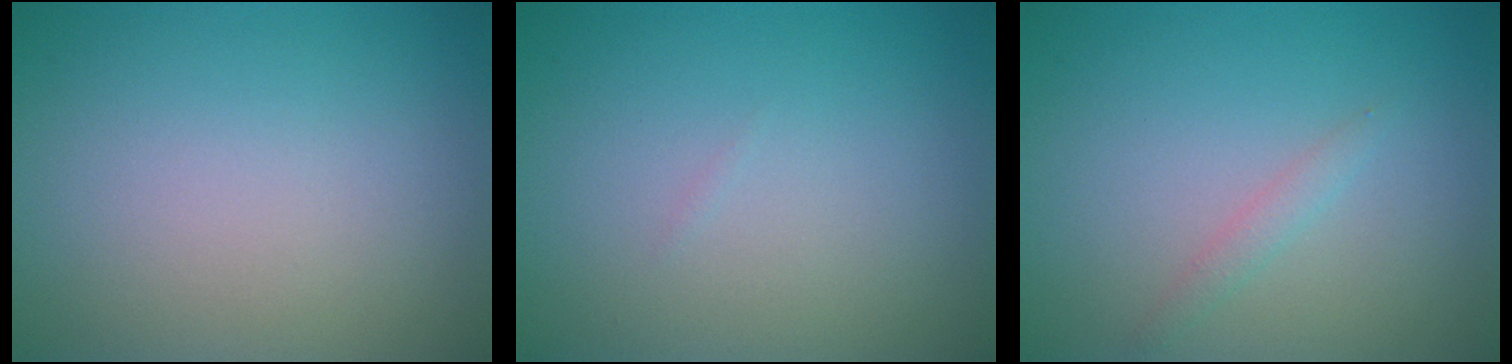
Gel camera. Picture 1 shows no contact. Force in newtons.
{"total": 0.0}
{"total": 1.0, "press": 0.9, "slide": 0.1}